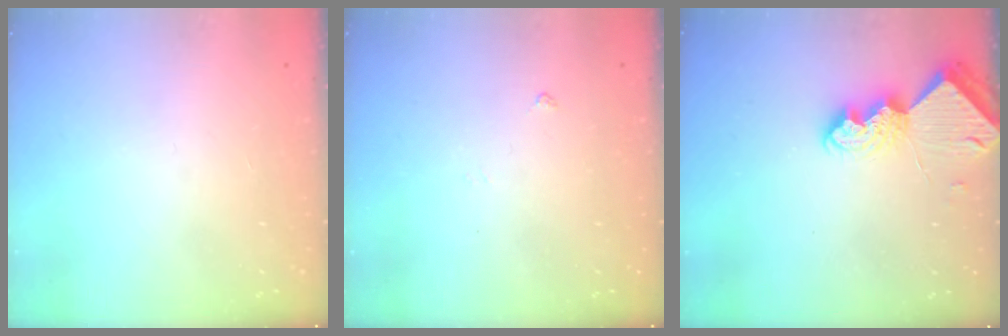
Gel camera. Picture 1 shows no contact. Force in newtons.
{"total": 3.4, "press": 3.3, "slide": 0.5}
{"total": 7.9, "press": 7.8, "slide": 0.6}